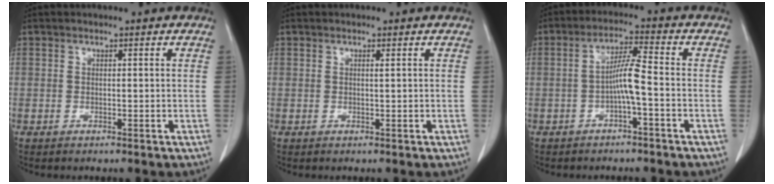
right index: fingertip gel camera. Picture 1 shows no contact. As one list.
[{"total": 0.8, "force": [0.3, 0.2, 0.7], "torque": [-0.019, 0.001, 0.007]}, {"total": 5.4, "force": [-1.3, 0.3, 5.2], "torque": [-0.107, 0.013, -0.023]}]